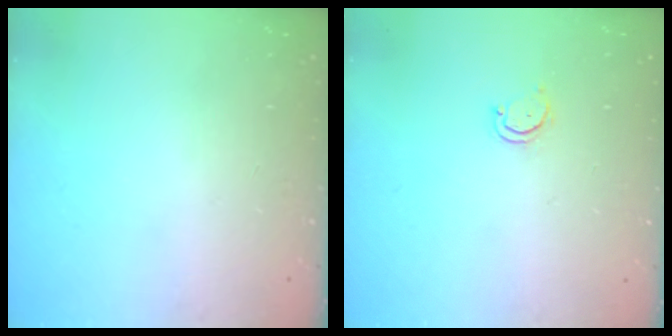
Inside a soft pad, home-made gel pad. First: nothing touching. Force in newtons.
{"total": 2.7, "press": 2.7, "slide": 0.3}